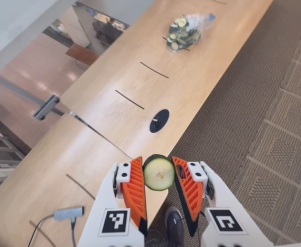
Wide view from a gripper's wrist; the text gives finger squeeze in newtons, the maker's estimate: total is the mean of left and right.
{"total": 8.5, "left": 8.3, "right": 8.6}